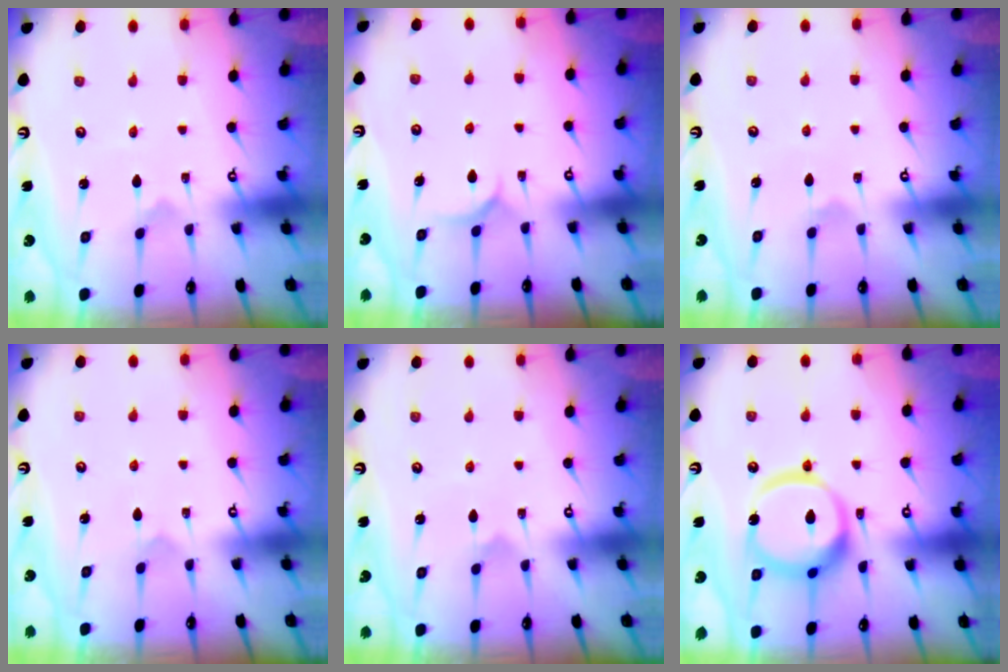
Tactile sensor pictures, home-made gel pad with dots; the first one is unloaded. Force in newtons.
{"total": 5.6, "press": 5.5, "slide": 0.8}
{"total": 2.8, "press": 2.8, "slide": 0.6}
{"total": 3.6, "press": 3.6, "slide": 0.4}
{"total": 2.5, "press": 2.5, "slide": 0.3}
{"total": 16.5, "press": 16.4, "slide": 1.8}